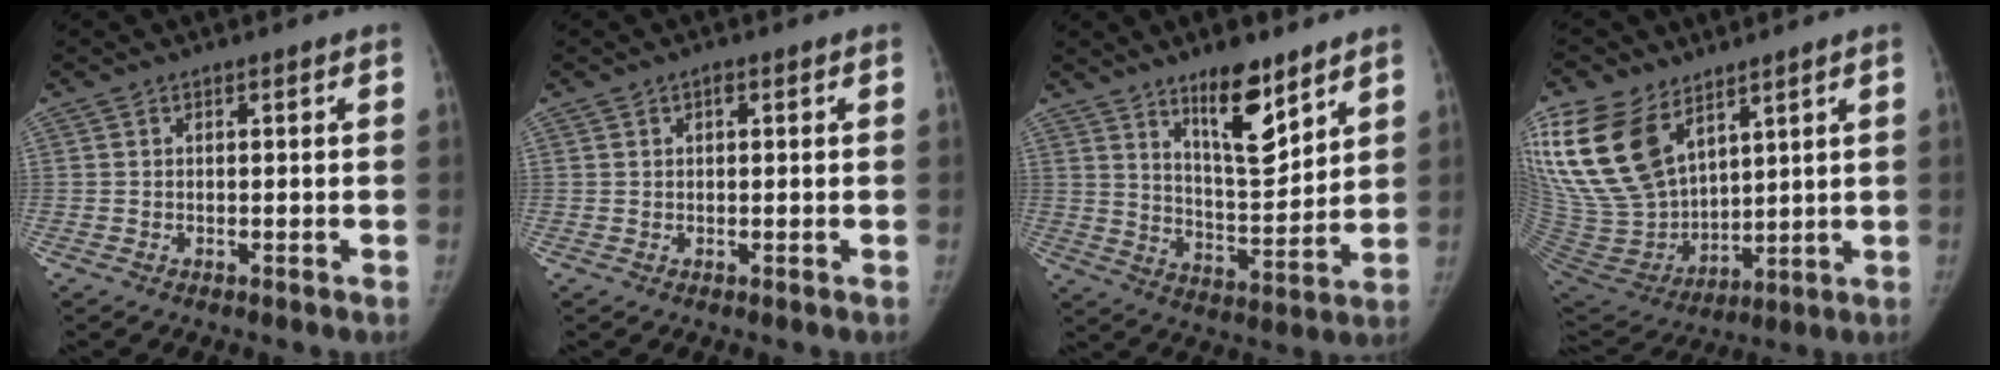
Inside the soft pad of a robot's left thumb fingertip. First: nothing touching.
{"total": 1.0, "force": [0.3, 0.8, 0.6], "torque": [-0.003, 0.002, 0.001]}
{"total": 12.5, "force": [8.2, 4.2, 8.5], "torque": [-0.106, -0.065, 0.142]}
{"total": 22.7, "force": [11.8, 13.8, 13.6], "torque": [-0.286, -0.037, 0.242]}